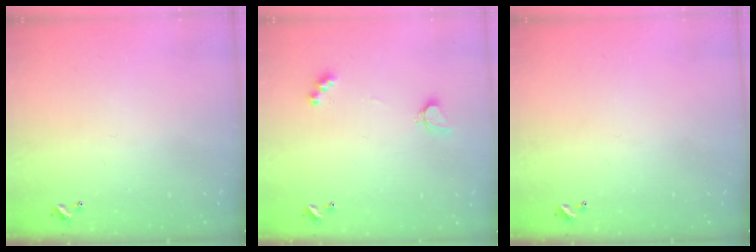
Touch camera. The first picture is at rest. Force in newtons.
{"total": 3.2, "press": 3.1, "slide": 0.6}
{"total": 0.0}